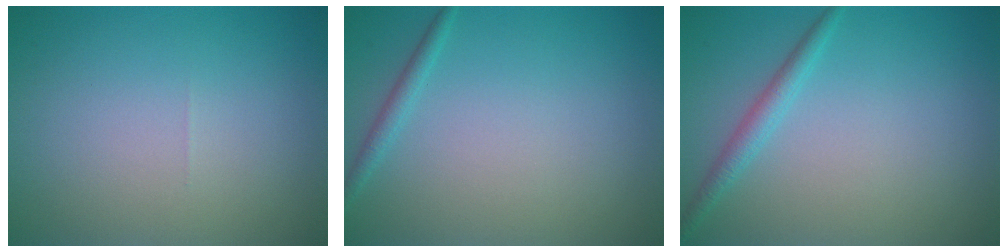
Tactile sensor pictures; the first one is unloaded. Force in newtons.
{"total": 1.1, "press": 1.1, "slide": 0.1}
{"total": 1.8, "press": 1.8, "slide": 0.1}